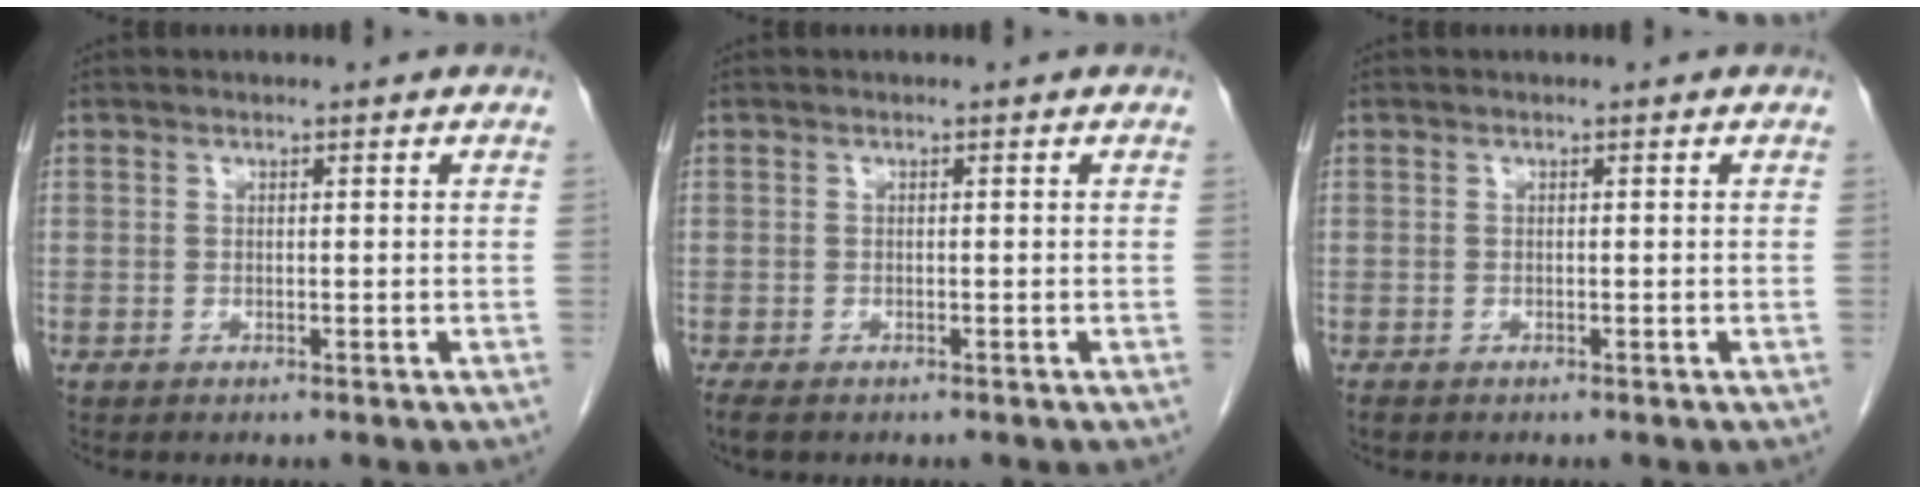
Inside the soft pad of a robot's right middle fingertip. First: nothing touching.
{"total": 3.5, "force": [-2.6, 1.6, 1.7], "torque": [-0.034, -0.009, -0.038]}
{"total": 0.7, "force": [-0.5, 0.4, 0.2], "torque": [-0.009, -0.001, -0.008]}